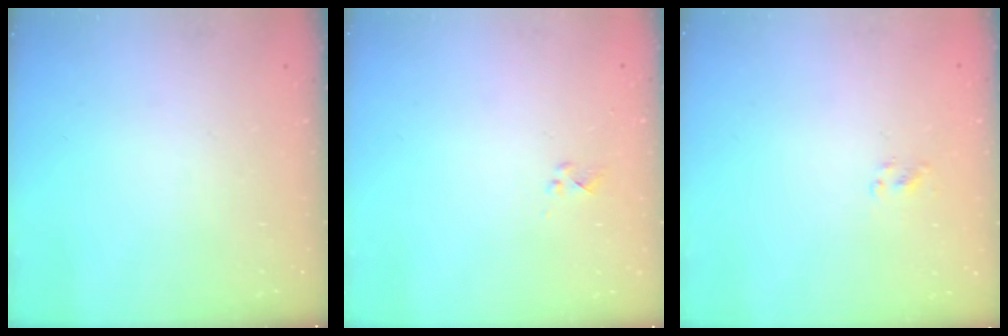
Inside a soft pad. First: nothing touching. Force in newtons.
{"total": 2.2, "press": 2.1, "slide": 0.7}
{"total": 1.7, "press": 1.5, "slide": 0.9}